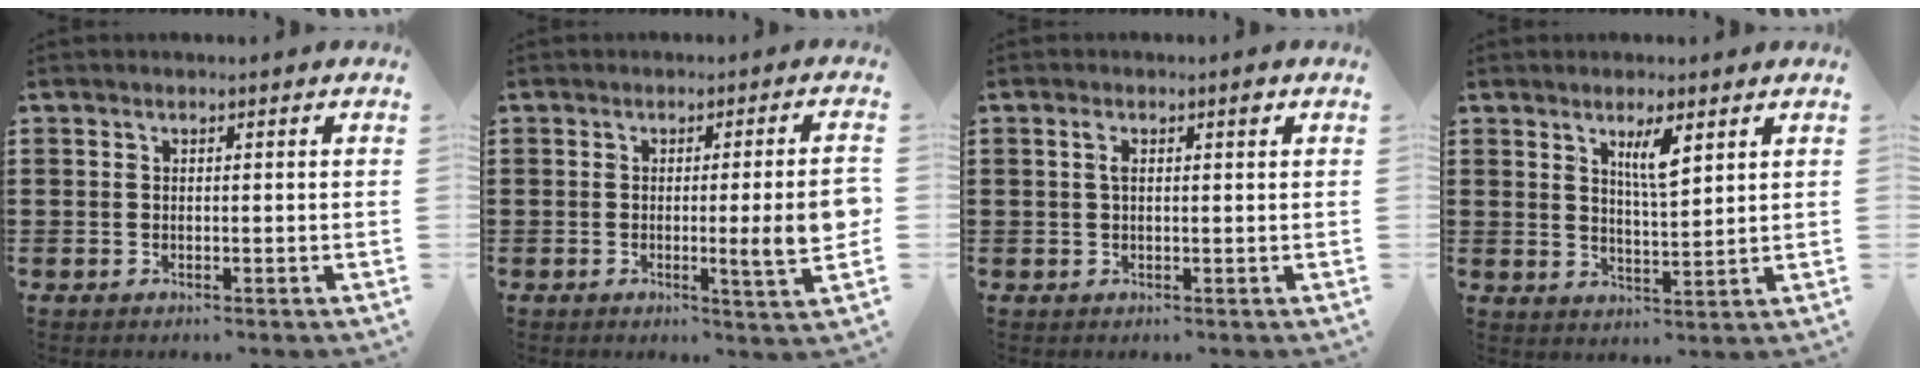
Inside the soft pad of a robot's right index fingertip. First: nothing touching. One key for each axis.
{"total": 7.1, "fx": -0.6, "fy": 0.2, "fz": 7.0, "tx": -0.101, "ty": -0.019, "tz": -0.011}
{"total": 2.2, "fx": 0.7, "fy": 0.5, "fz": 2.0, "tx": -0.032, "ty": 0.001, "tz": 0.008}
{"total": 4.3, "fx": 2.4, "fy": 0.9, "fz": 3.5, "tx": -0.068, "ty": 0.000, "tz": 0.038}